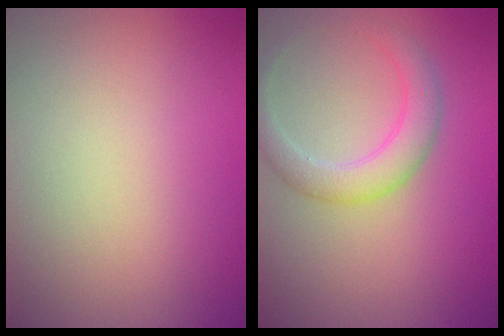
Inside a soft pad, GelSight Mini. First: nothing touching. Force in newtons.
{"total": 3.5, "press": 3.4, "slide": 0.3}